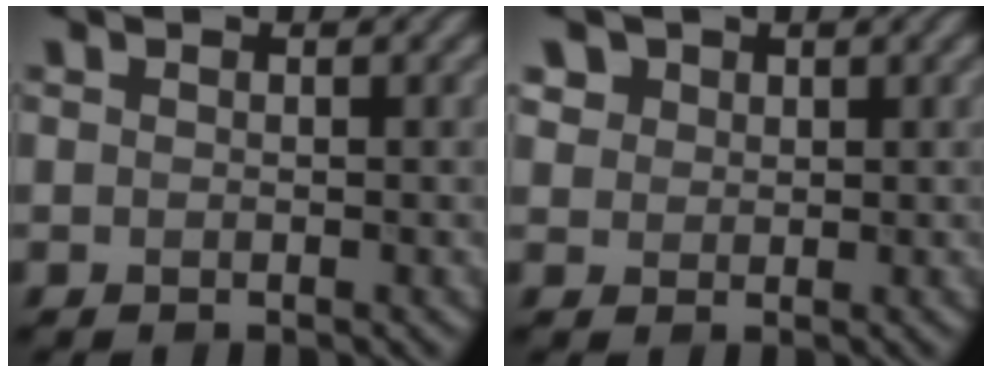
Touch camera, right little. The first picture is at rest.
{"total": 2.2, "force": [1.3, 1.6, 0.6], "torque": [-0.022, -0.001, 0.032]}